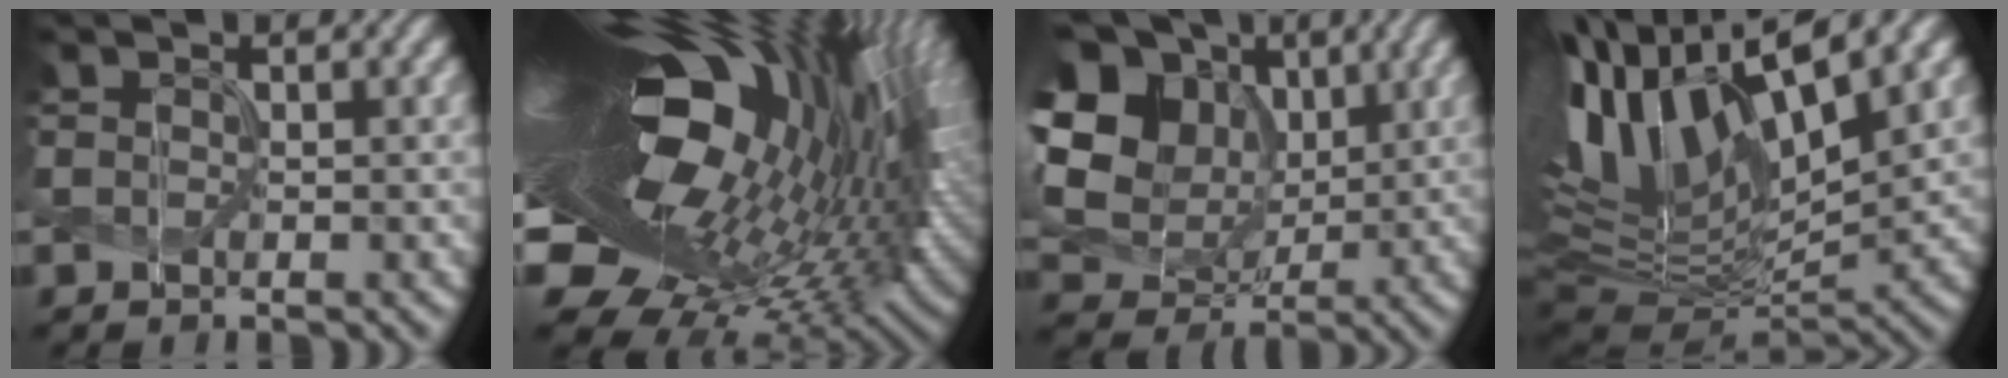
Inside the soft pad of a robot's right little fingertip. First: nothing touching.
{"total": 22.0, "force": [3.7, 10.8, 18.8], "torque": [-0.345, -0.021, 0.052]}
{"total": 15.2, "force": [4.3, 11.9, 8.4], "torque": [-0.213, 0.026, 0.082]}
{"total": 14.6, "force": [5.3, 5.8, 12.3], "torque": [-0.249, 0.023, 0.093]}